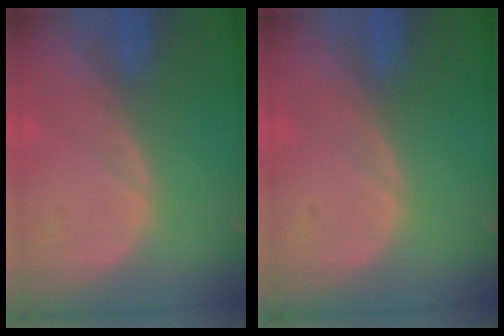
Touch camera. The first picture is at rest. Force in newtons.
{"total": 0.0}